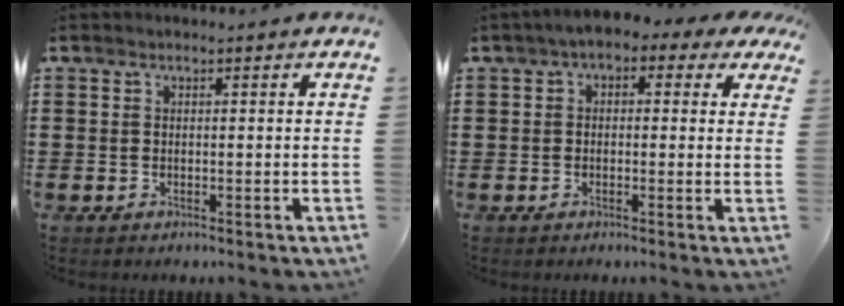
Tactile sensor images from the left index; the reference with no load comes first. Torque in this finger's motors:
{"motor_torque": [1.04, -1.09, 0.84, 0.21]}